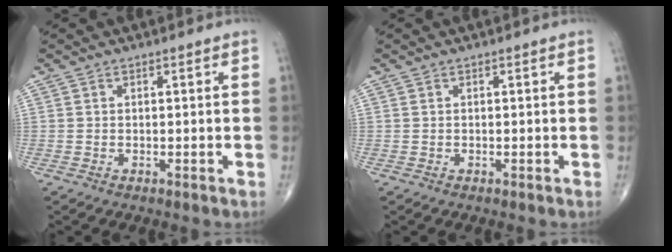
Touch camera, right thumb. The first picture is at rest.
{"total": 0.0}